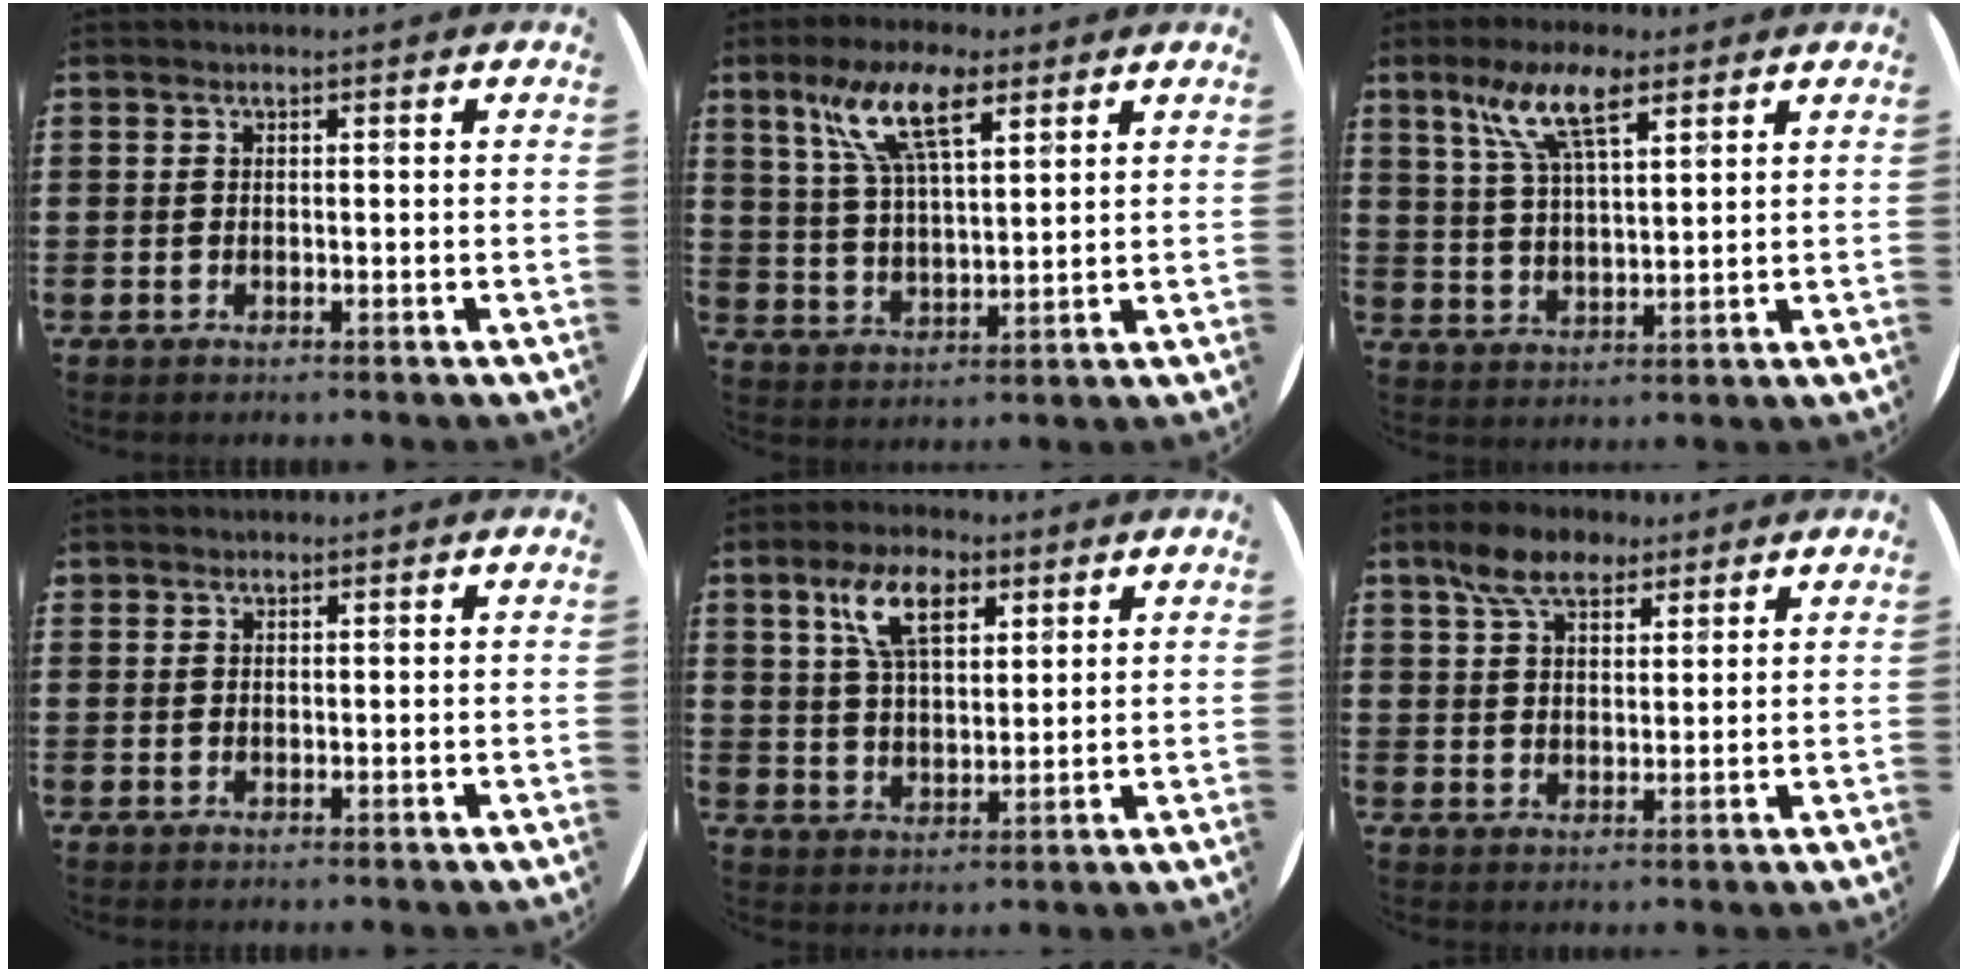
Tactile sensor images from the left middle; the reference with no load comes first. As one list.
[{"total": 9.9, "force": [6.2, 3.3, 7.0], "torque": [-0.154, -0.002, 0.111]}, {"total": 8.5, "force": [5.5, 2.7, 5.9], "torque": [-0.123, -0.004, 0.096]}, {"total": 0.6, "force": [0.6, 0.2, -0.2], "torque": [0.004, 0.005, 0.010]}, {"total": 8.3, "force": [4.6, 4.0, 5.7], "torque": [-0.118, 0.013, 0.081]}, {"total": 6.3, "force": [4.7, 3.1, 2.8], "torque": [-0.060, 0.002, 0.086]}]